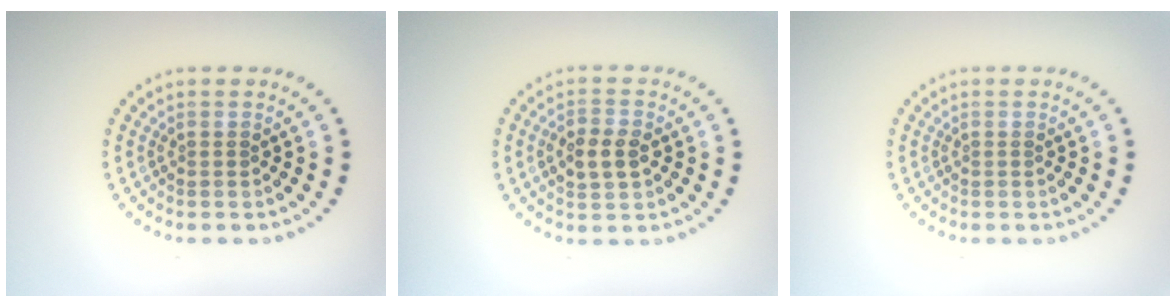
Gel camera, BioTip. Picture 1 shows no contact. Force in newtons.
{"total": 3.0, "press": 3.0, "slide": 0.2}
{"total": 0.0}